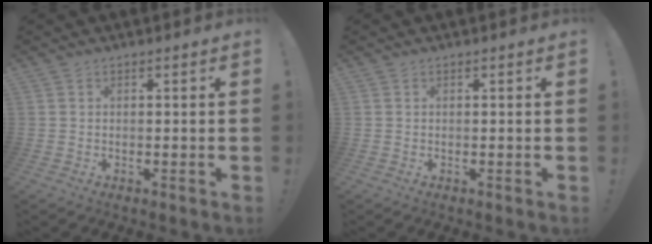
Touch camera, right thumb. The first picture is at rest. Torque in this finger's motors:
{"motor_torque": [0.19, -0.12, 0.11, -0.11, 0.00]}